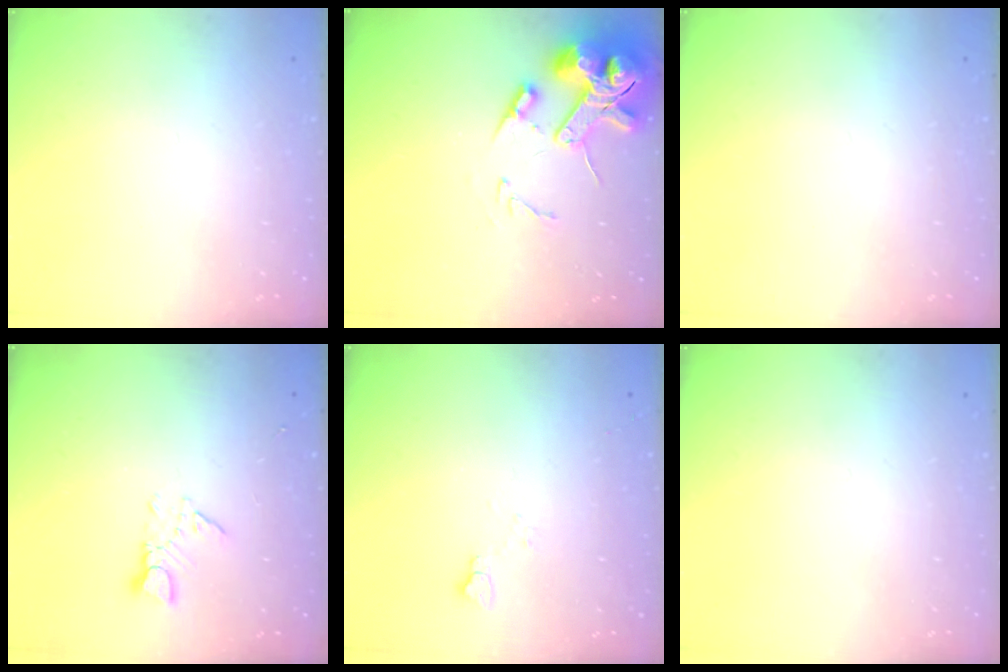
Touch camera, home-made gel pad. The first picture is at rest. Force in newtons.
{"total": 14.6, "press": 14.4, "slide": 2.2}
{"total": 0.0}
{"total": 4.1, "press": 4.1, "slide": 0.5}
{"total": 3.8, "press": 3.8, "slide": 0.5}
{"total": 0.0}